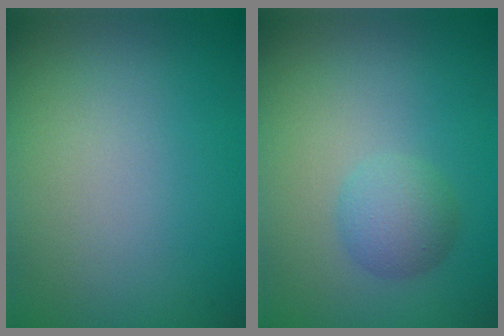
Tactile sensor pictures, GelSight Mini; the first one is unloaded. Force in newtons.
{"total": 2.4, "press": 2.4, "slide": 0.1}